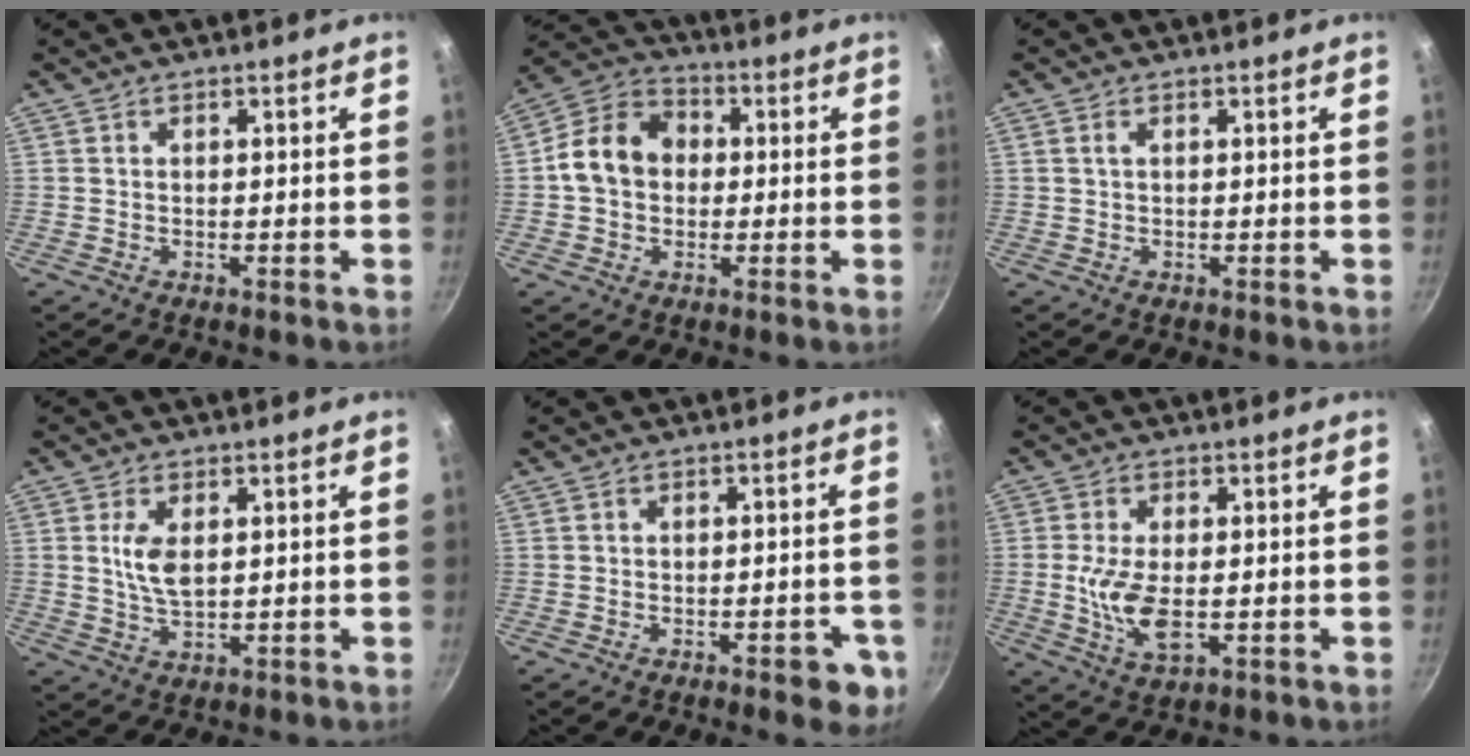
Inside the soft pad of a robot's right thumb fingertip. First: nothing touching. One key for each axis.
{"total": 11.0, "fx": 0.2, "fy": 8.8, "fz": 6.6, "tx": -0.087, "ty": 0.025, "tz": -0.018}
{"total": 0.9, "fx": 0.3, "fy": 0.5, "fz": 0.7, "tx": -0.013, "ty": 0.002, "tz": 0.004}
{"total": 6.0, "fx": 1.2, "fy": 3.2, "fz": 5.0, "tx": -0.094, "ty": -0.011, "tz": 0.025}
{"total": 6.0, "fx": -2.6, "fy": 2.5, "fz": 4.8, "tx": -0.040, "ty": 0.015, "tz": -0.026}
{"total": 8.4, "fx": -0.8, "fy": 4.0, "fz": 7.3, "tx": -0.151, "ty": -0.012, "tz": -0.015}